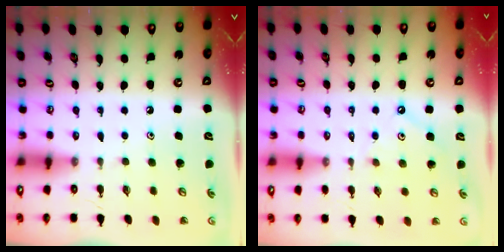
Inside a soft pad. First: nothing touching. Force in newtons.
{"total": 2.3, "press": 2.3, "slide": 0.2}